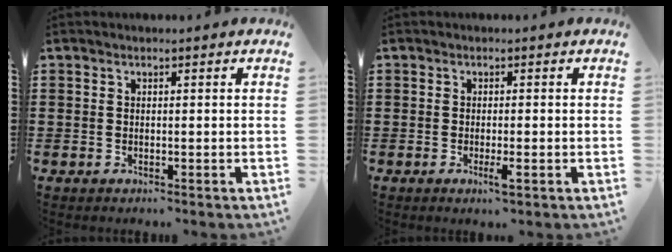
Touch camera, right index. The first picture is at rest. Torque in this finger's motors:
{"motor_torque": [0.66, -0.11, 0.24, 0.02]}